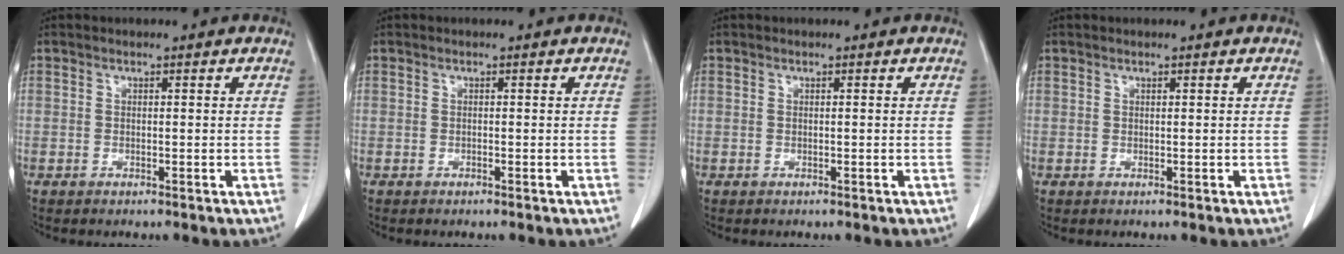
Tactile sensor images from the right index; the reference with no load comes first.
{"total": 0.0}
{"total": 0.0}
{"total": 0.0}